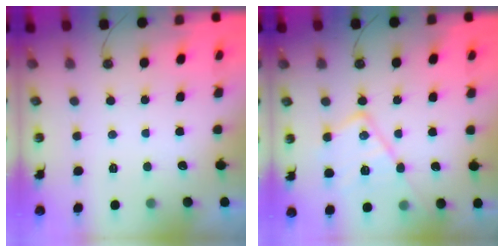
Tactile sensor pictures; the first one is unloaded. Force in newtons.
{"total": 16.0, "press": 16.0, "slide": 1.3}